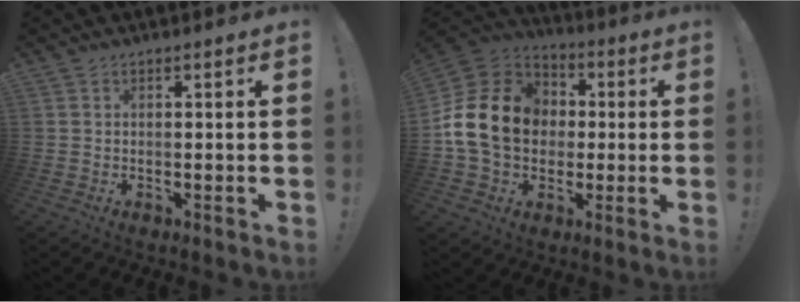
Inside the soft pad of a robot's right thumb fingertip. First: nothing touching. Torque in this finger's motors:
{"motor_torque": [2.39, 2.62, 0.90, -0.60, 0.08]}